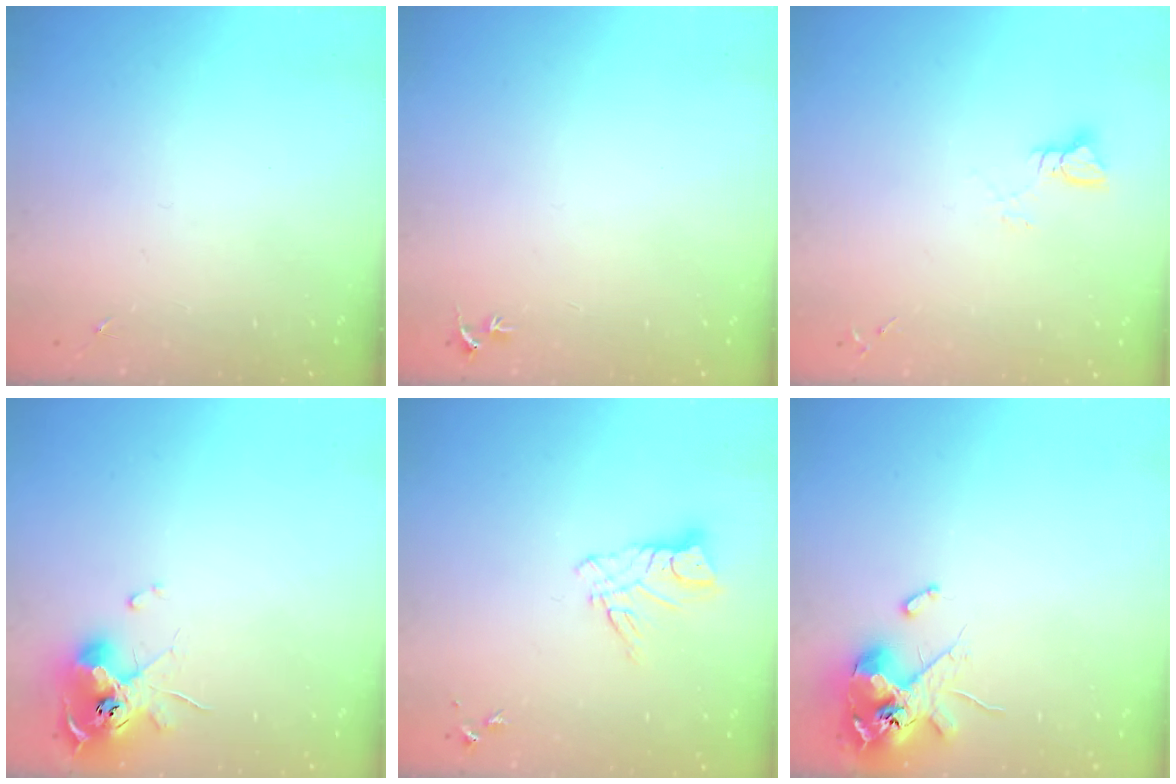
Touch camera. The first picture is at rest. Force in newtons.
{"total": 2.7, "press": 2.7, "slide": 0.3}
{"total": 3.8, "press": 3.8, "slide": 0.5}
{"total": 13.1, "press": 13.0, "slide": 1.8}
{"total": 8.6, "press": 8.5, "slide": 0.9}
{"total": 12.7, "press": 12.5, "slide": 2.2}